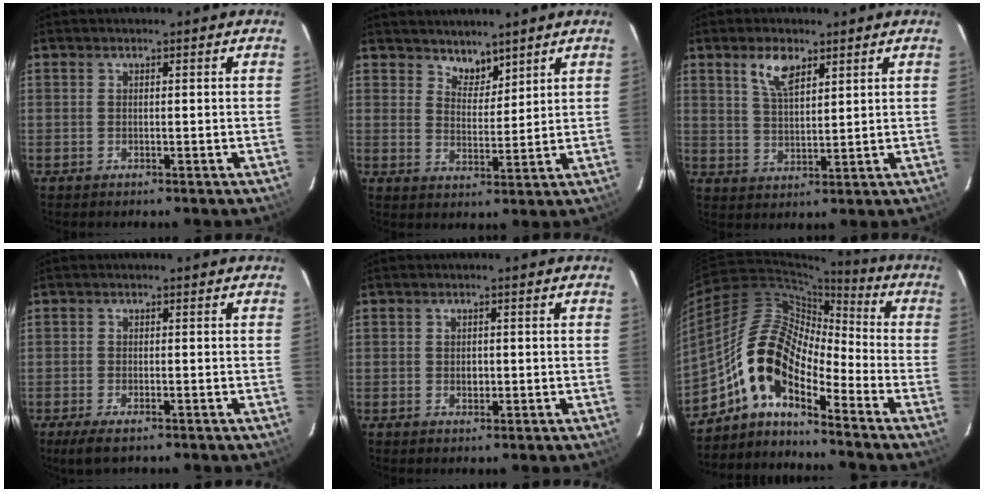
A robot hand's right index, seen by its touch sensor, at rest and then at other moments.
{"total": 4.4, "force": [3.8, 1.9, 1.1], "torque": [-0.011, 0.002, 0.066]}
{"total": 6.1, "force": [3.6, 2.7, 4.1], "torque": [-0.076, 0.006, 0.071]}
{"total": 4.2, "force": [-3.0, 1.3, 2.7], "torque": [-0.063, -0.015, -0.053]}
{"total": 1.5, "force": [-0.2, 1.2, 0.9], "torque": [-0.013, 0.001, -0.003]}
{"total": 12.3, "force": [-7.4, 4.9, 8.5], "torque": [-0.150, 0.022, -0.161]}